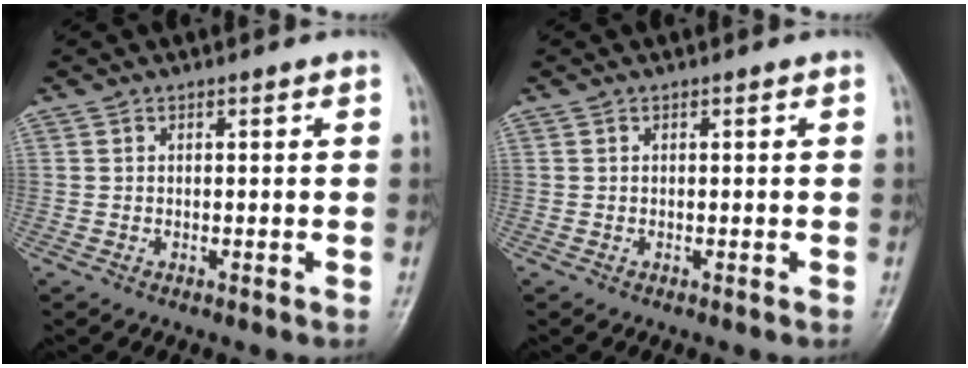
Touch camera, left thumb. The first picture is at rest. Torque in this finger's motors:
{"motor_torque": [-0.61, -0.07, -0.28, 0.09, 0.00]}